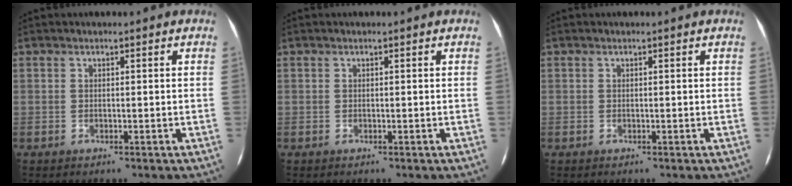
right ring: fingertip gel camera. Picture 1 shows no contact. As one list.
[{"total": 0.0}, {"total": 0.0}]